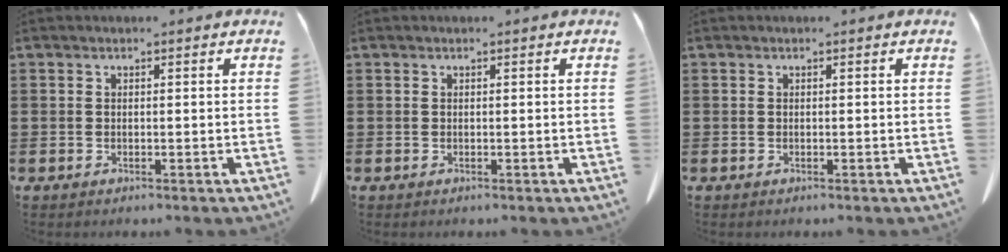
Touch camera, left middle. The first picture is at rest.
{"total": 0.0}
{"total": 0.0}